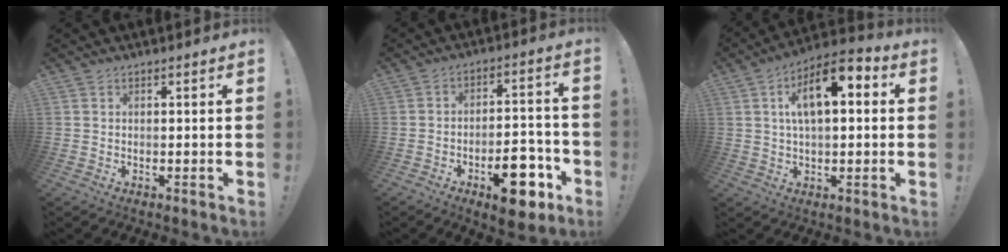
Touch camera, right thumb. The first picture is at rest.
{"total": 14.1, "force": [-7.4, 6.7, 9.9], "torque": [-0.118, 0.063, -0.109]}
{"total": 13.0, "force": [3.6, 5.8, 11.1], "torque": [-0.172, -0.002, 0.060]}